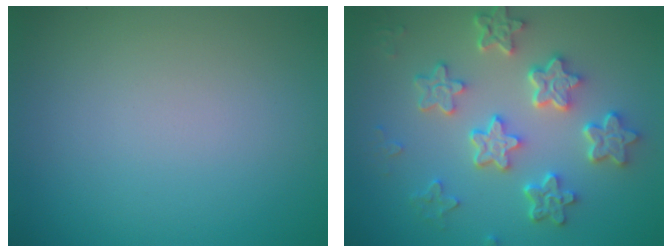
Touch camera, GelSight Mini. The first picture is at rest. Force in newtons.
{"total": 5.8, "press": 4.6, "slide": 3.6}